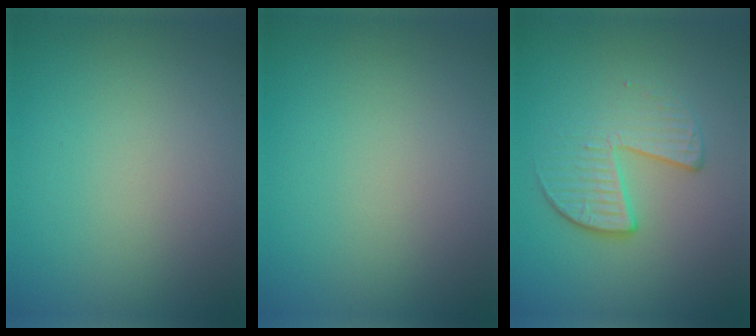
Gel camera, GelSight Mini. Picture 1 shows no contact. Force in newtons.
{"total": 0.0}
{"total": 4.0, "press": 2.7, "slide": 2.9}